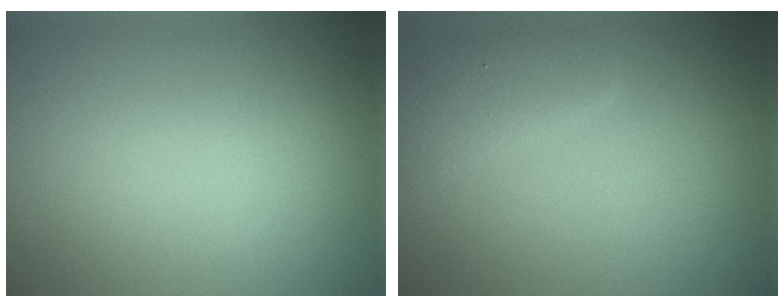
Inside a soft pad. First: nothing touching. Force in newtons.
{"total": 2.3, "press": 2.3, "slide": 0.2}